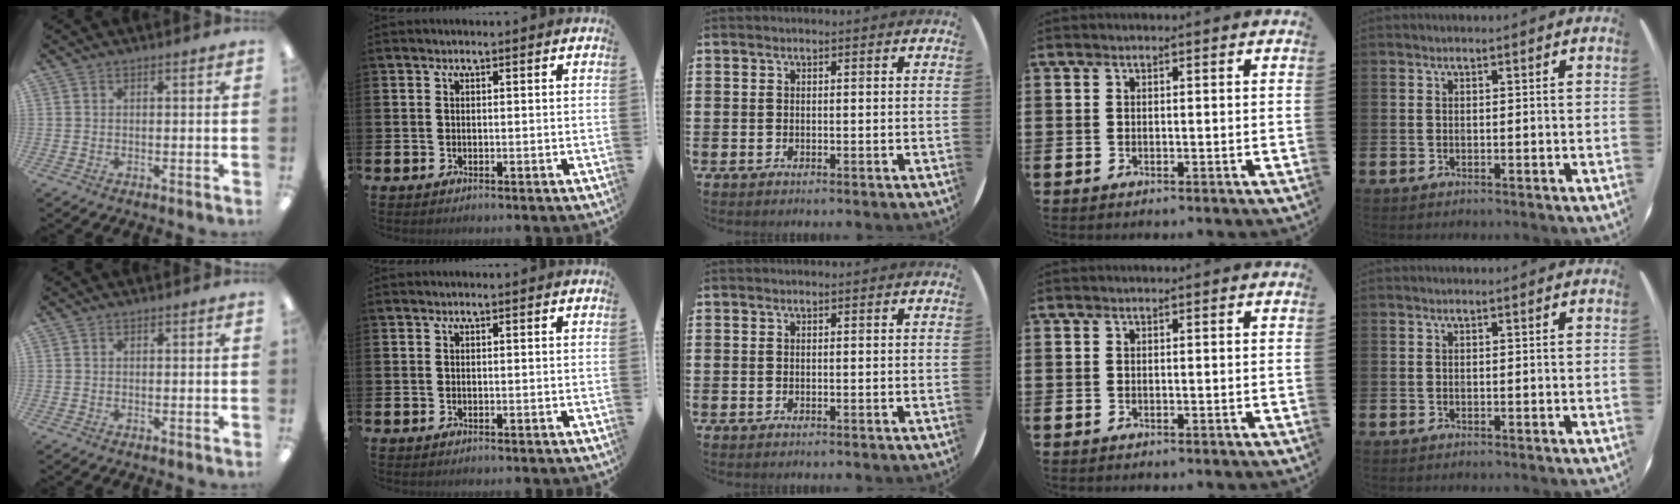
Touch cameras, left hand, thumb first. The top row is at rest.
{}